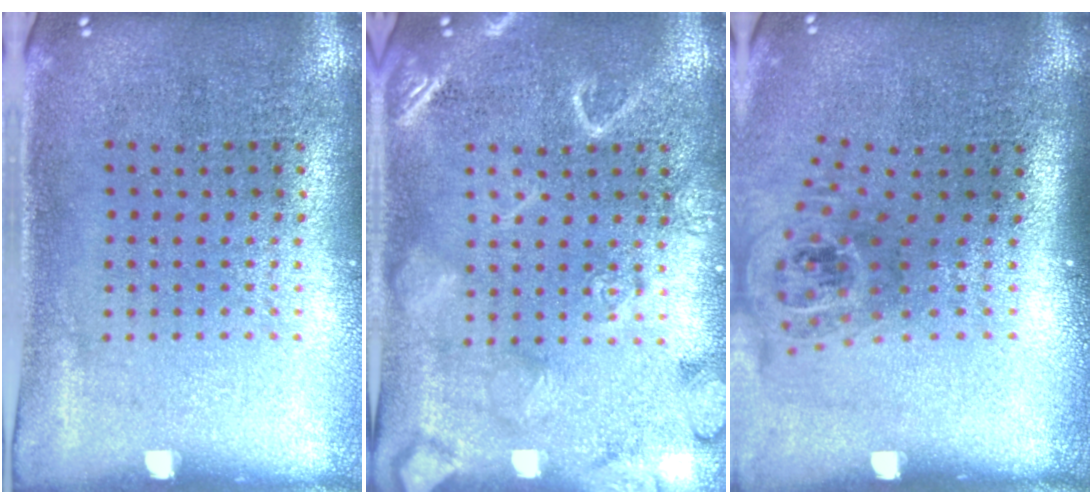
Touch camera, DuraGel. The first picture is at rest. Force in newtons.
{"total": 3.6, "press": 3.6, "slide": 0.5}
{"total": 1.7, "press": 1.2, "slide": 1.2}